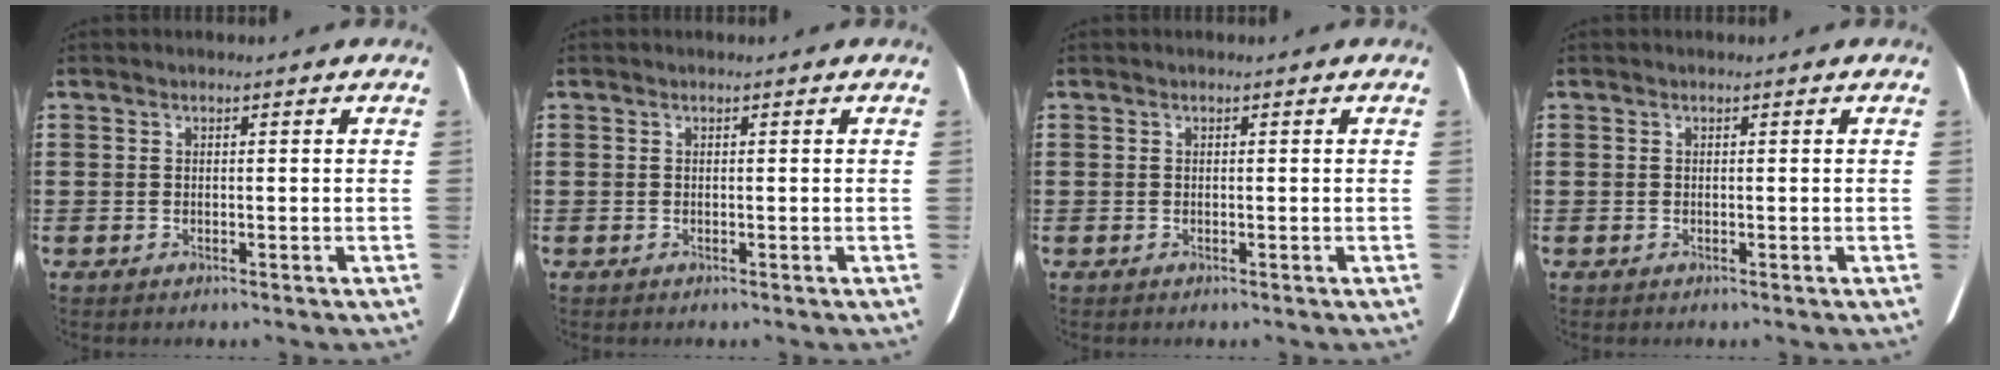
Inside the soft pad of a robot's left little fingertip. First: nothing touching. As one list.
[{"total": 0.0}, {"total": 0.0}, {"total": 0.0}]